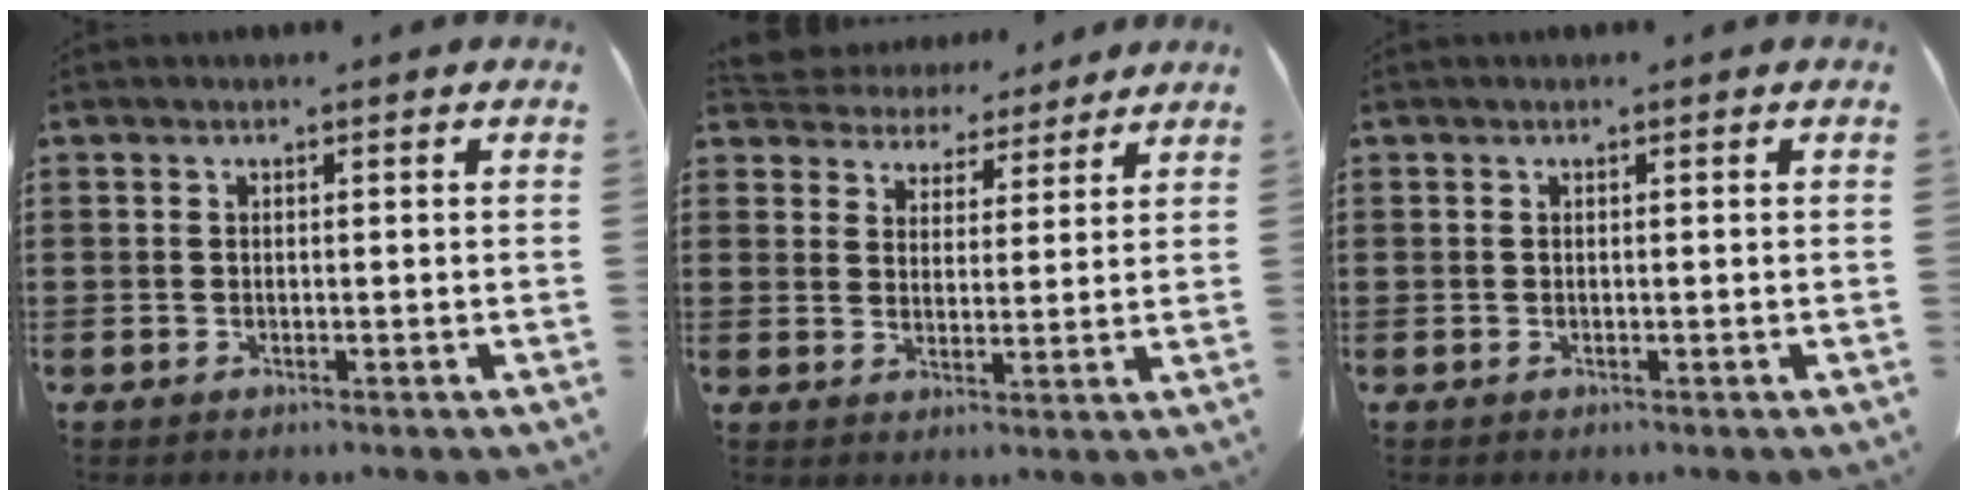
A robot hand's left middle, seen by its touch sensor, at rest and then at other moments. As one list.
[{"total": 4.5, "force": [4.3, 1.3, -0.2], "torque": [-0.023, -0.025, 0.076]}, {"total": 0.0}]